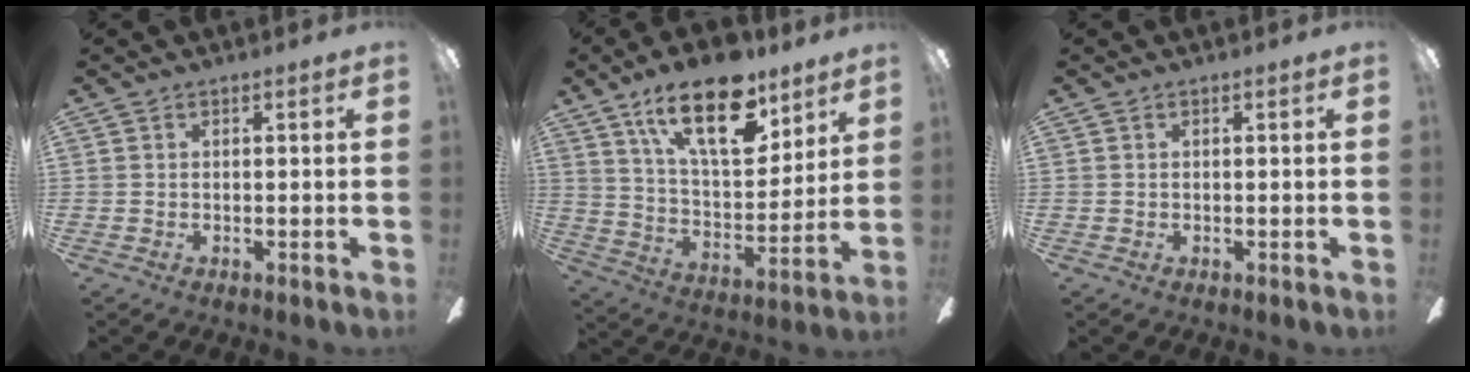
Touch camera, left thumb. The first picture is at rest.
{"total": 22.3, "force": [13.7, 10.1, 14.4], "torque": [-0.236, -0.067, 0.236]}
{"total": 0.6, "force": [0.1, 0.6, 0.2], "torque": [-0.004, 0.005, 0.001]}